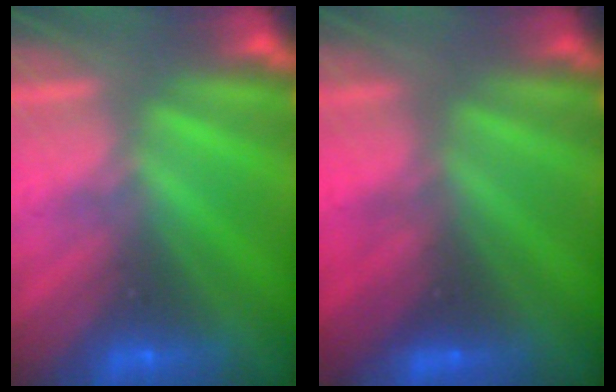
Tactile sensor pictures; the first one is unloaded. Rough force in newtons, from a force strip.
{"total": 2.0}